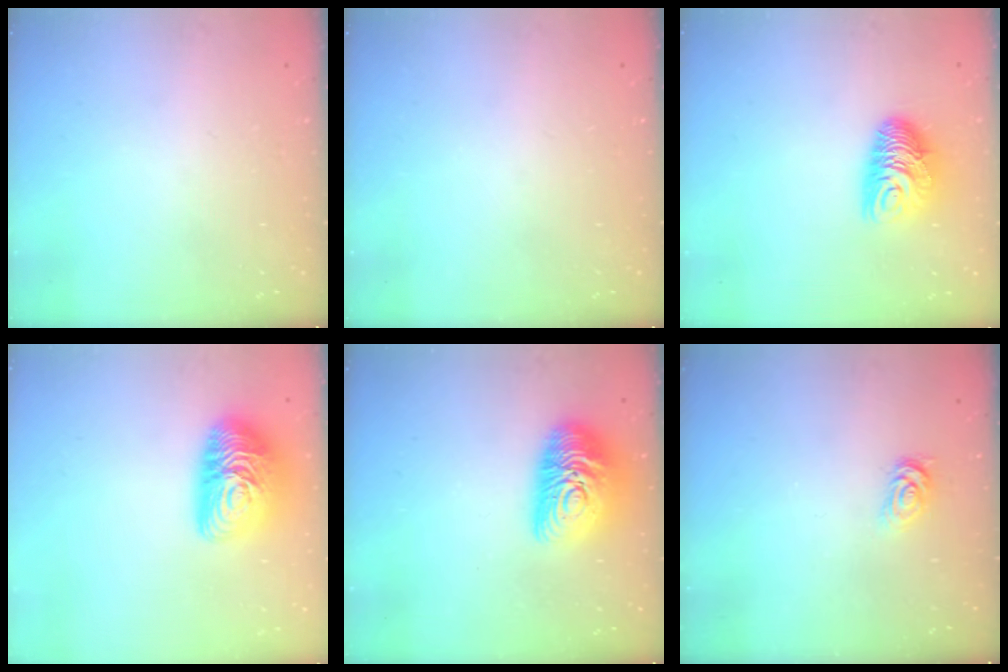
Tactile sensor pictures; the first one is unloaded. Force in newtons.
{"total": 0.0}
{"total": 10.2, "press": 10.2, "slide": 0.5}
{"total": 15.8, "press": 15.8, "slide": 0.8}
{"total": 14.7, "press": 14.6, "slide": 0.9}
{"total": 1.8, "press": 1.8, "slide": 0.3}